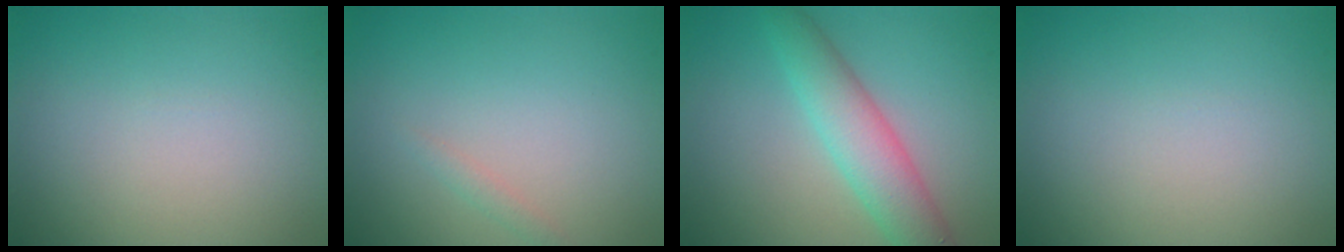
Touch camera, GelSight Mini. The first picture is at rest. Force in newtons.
{"total": 0.7, "press": 0.7, "slide": 0.1}
{"total": 4.8, "press": 4.8, "slide": 0.3}
{"total": 0.0}